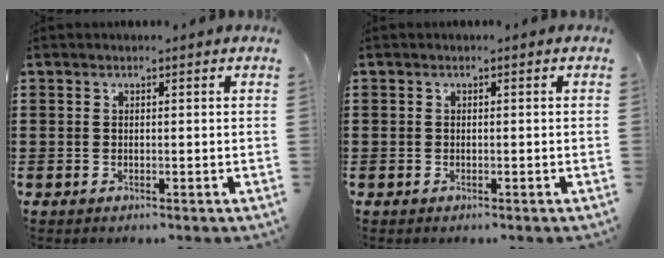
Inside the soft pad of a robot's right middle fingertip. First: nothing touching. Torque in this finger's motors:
{"motor_torque": [2.15, 0.01, -0.05, -0.06]}